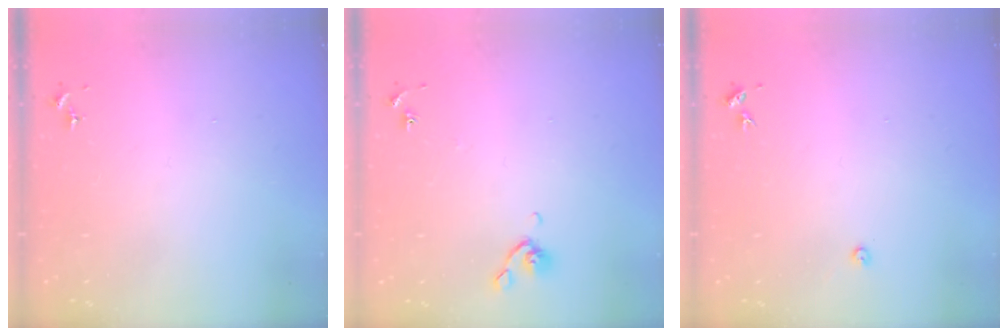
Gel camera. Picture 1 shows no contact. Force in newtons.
{"total": 5.2, "press": 5.1, "slide": 1.0}
{"total": 2.4, "press": 2.4, "slide": 0.3}